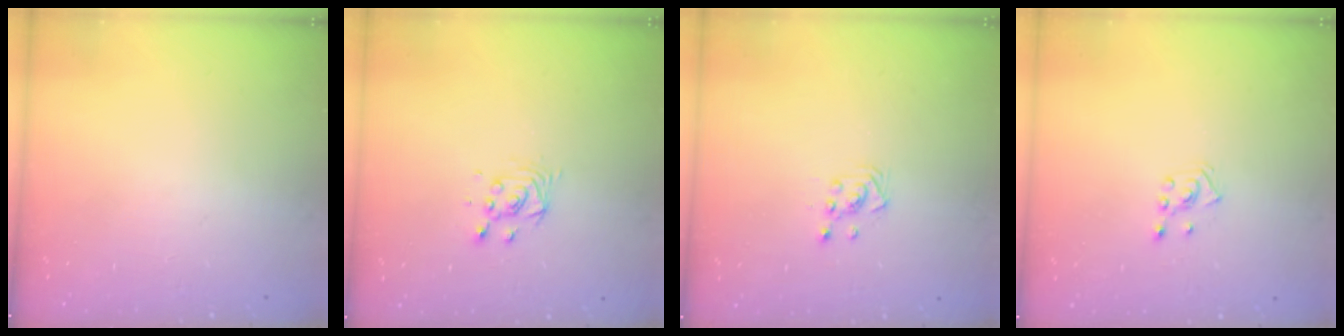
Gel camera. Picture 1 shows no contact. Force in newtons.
{"total": 4.0, "press": 4.0, "slide": 0.3}
{"total": 2.9, "press": 2.8, "slide": 0.3}
{"total": 2.8, "press": 2.7, "slide": 0.7}